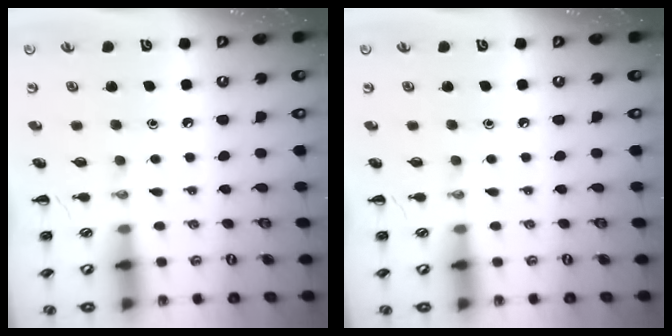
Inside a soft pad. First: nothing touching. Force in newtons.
{"total": 0.0}